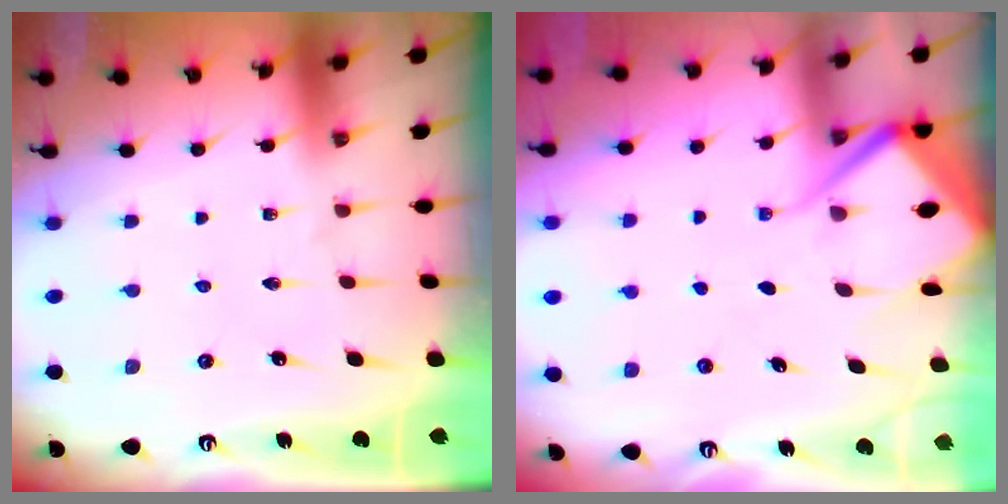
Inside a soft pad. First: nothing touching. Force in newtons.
{"total": 6.5, "press": 6.4, "slide": 0.7}